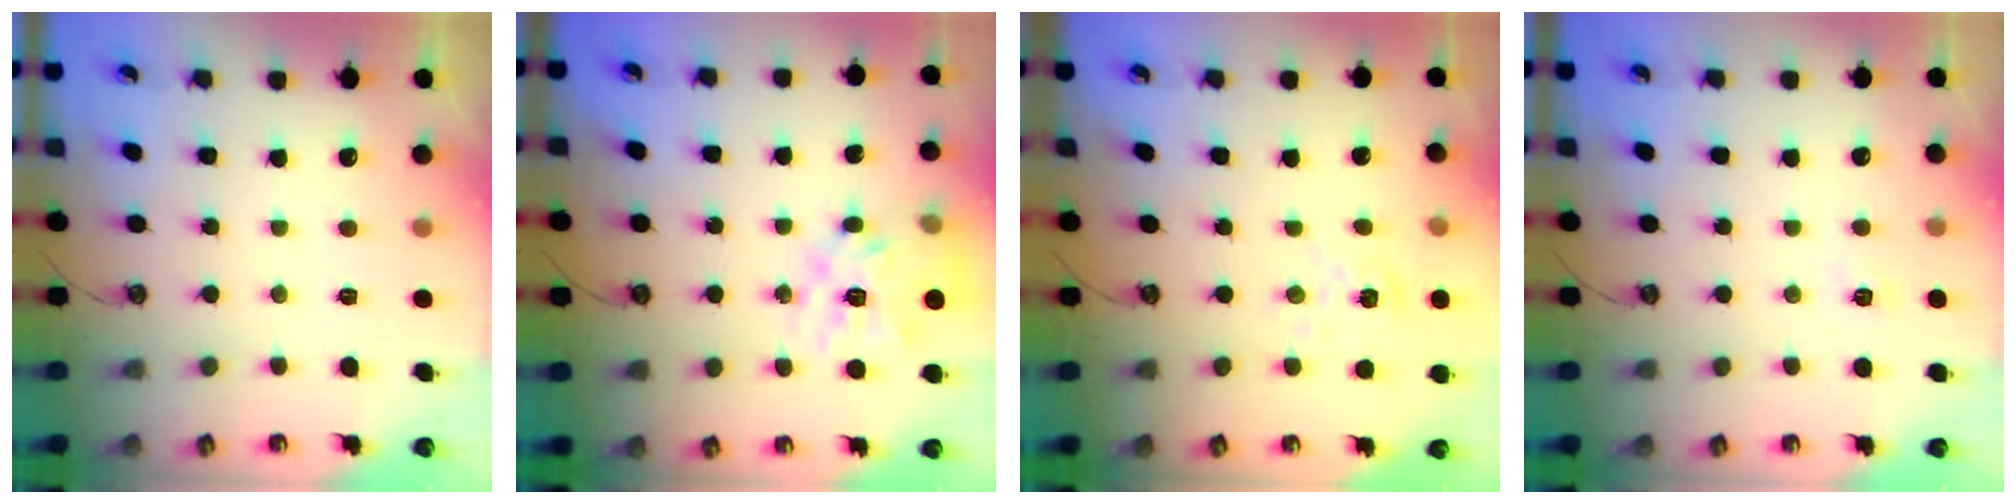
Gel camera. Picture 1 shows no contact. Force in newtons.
{"total": 16.0, "press": 16.0, "slide": 1.4}
{"total": 2.3, "press": 2.3, "slide": 0.3}
{"total": 2.3, "press": 2.3, "slide": 0.3}